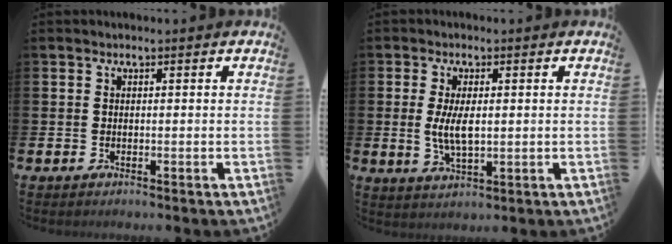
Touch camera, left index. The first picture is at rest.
{"total": 4.6, "force": [0.5, 2.0, 4.1], "torque": [-0.074, 0.004, 0.006]}